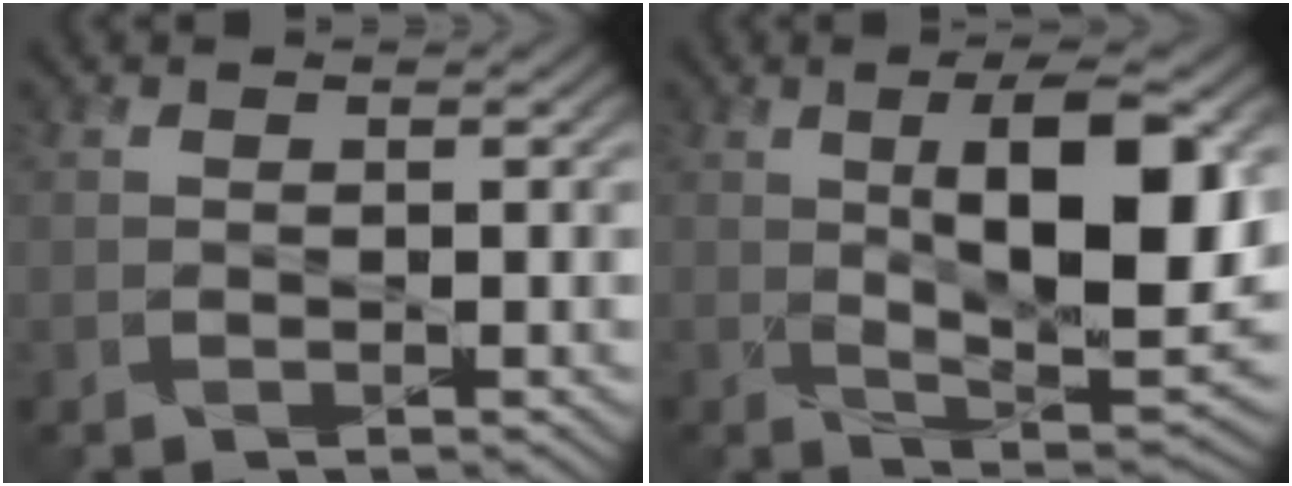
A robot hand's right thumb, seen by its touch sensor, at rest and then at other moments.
{"total": 12.4, "force": [2.4, 4.6, 11.3], "torque": [-0.170, -0.005, 0.039]}